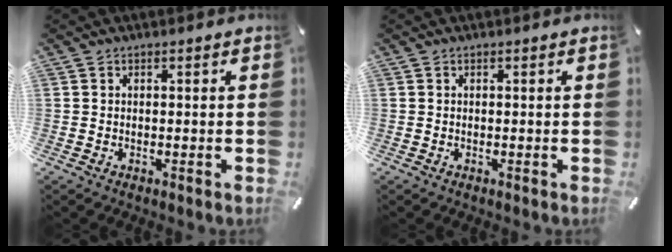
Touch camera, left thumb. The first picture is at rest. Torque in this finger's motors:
{"motor_torque": [0.00, 0.00, 0.00, 0.00, 0.00]}